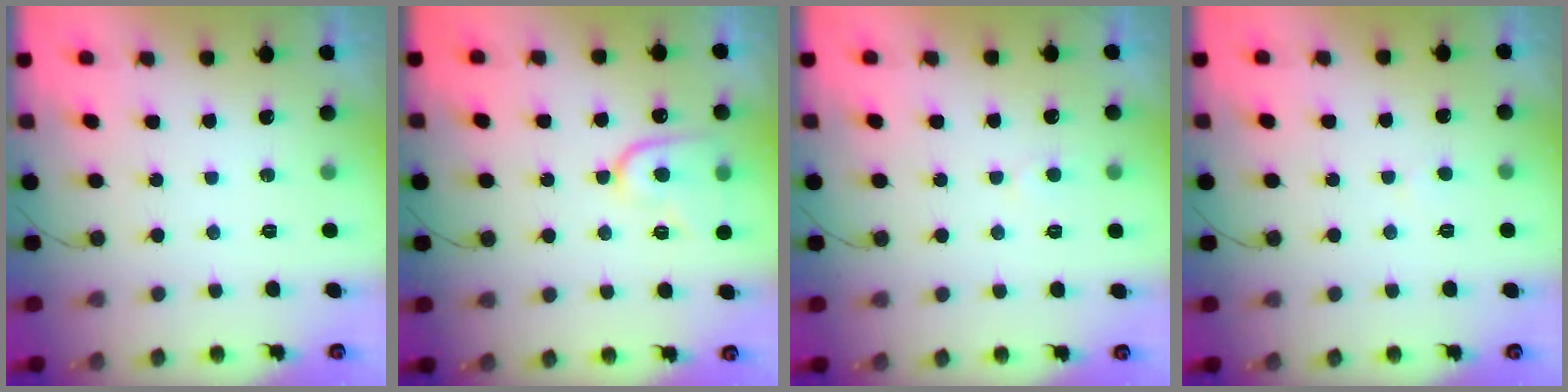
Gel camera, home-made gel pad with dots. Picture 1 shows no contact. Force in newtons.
{"total": 11.2, "press": 11.1, "slide": 1.1}
{"total": 2.8, "press": 2.8, "slide": 0.2}
{"total": 2.2, "press": 2.2, "slide": 0.3}